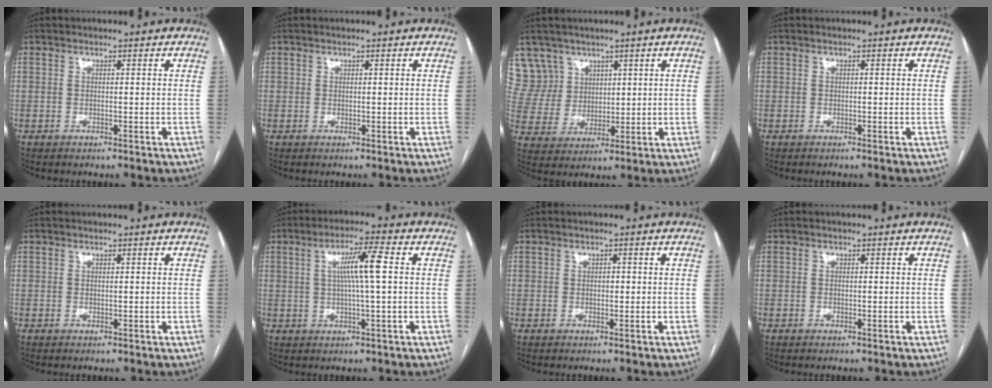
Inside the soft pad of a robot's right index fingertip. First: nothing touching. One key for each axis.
{"total": 0.0}
{"total": 8.4, "fx": 5.6, "fy": 6.2, "fz": -0.3, "tx": 0.005, "ty": 0.024, "tz": 0.123}
{"total": 0.0}
{"total": 0.0}
{"total": 6.6, "fx": 1.1, "fy": -0.2, "fz": 6.5, "tx": -0.115, "ty": 0.007, "tz": 0.020}
{"total": 0.7, "fx": 0.1, "fy": 0.6, "fz": 0.5, "tx": -0.004, "ty": 0.002, "tz": 0.000}
{"total": 0.0}